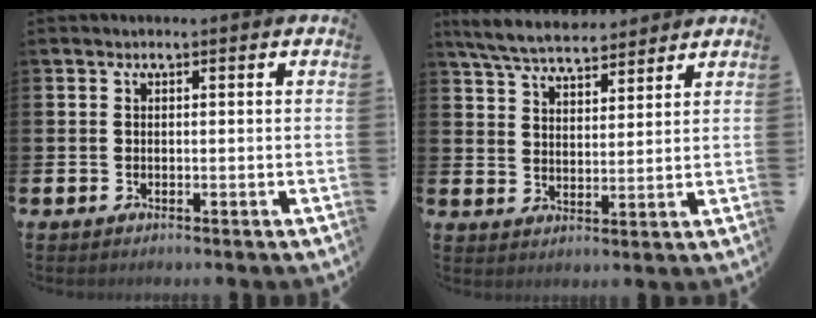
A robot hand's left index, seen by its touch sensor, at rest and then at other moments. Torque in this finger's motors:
{"motor_torque": [1.03, -1.11, 0.48, 0.14]}